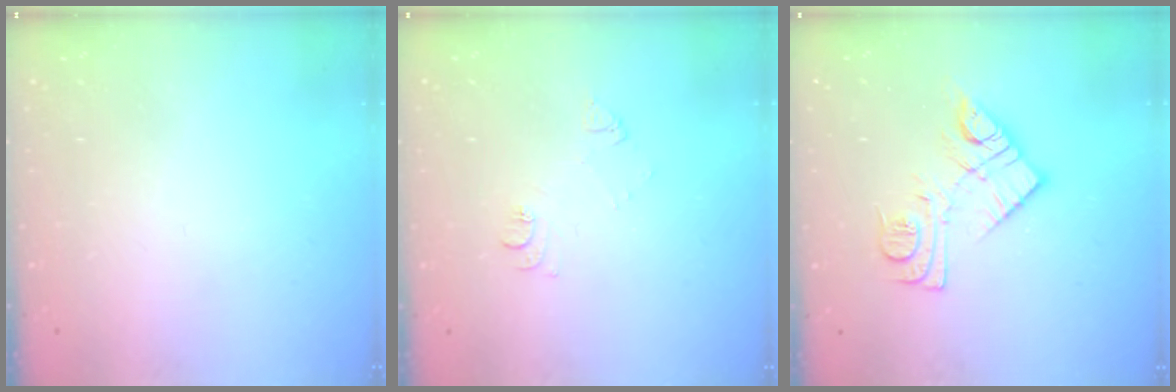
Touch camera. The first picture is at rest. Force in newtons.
{"total": 6.4, "press": 6.4, "slide": 0.7}
{"total": 11.8, "press": 11.8, "slide": 0.7}